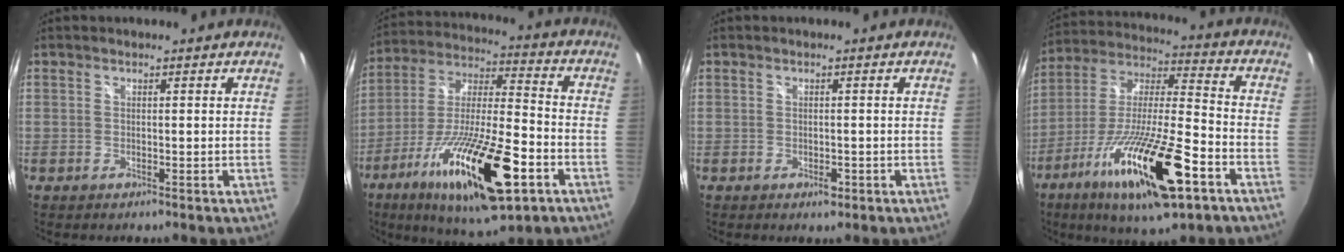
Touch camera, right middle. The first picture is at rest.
{"total": 23.8, "force": [-11.2, 6.1, 20.1], "torque": [-0.369, -0.047, -0.191]}
{"total": 1.4, "force": [-0.7, 0.9, 0.9], "torque": [-0.011, -0.002, -0.010]}
{"total": 22.5, "force": [-11.5, 4.7, 18.8], "torque": [-0.355, -0.048, -0.206]}